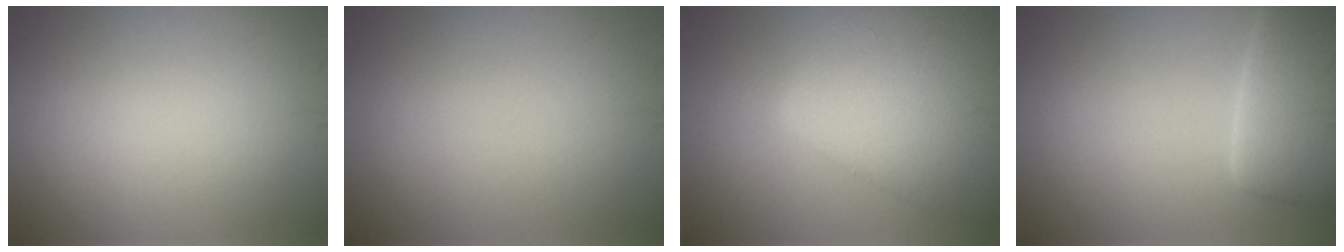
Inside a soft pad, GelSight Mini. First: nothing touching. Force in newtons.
{"total": 0.0}
{"total": 11.8, "press": 11.8, "slide": 0.3}
{"total": 6.4, "press": 6.3, "slide": 0.8}